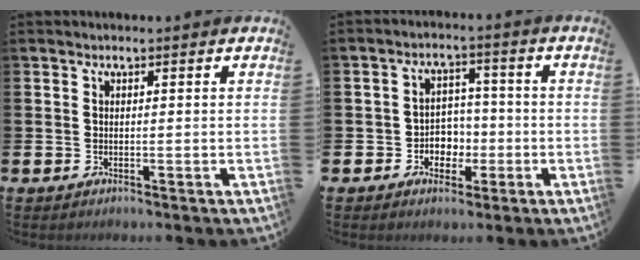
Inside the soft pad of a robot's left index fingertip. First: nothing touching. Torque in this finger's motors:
{"motor_torque": [0.10, 0.16, 0.17, 0.03]}